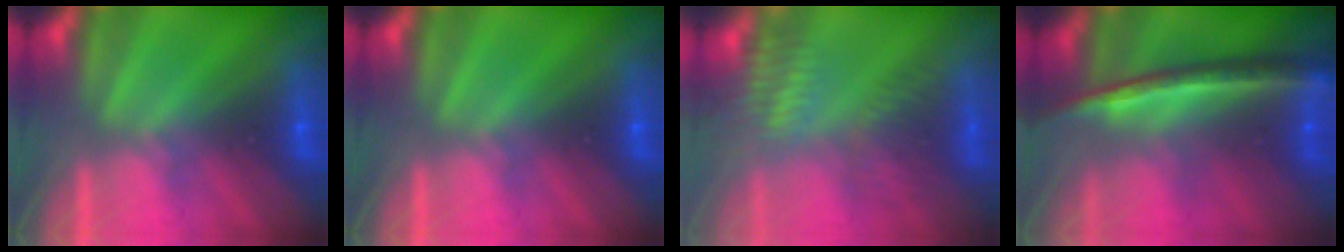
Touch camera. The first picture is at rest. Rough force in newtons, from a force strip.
{"total": 0.0}
{"total": 4.8}
{"total": 7.4}